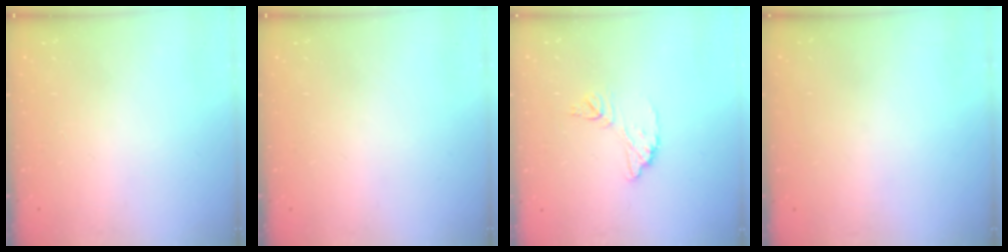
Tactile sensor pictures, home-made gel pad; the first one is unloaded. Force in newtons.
{"total": 0.0}
{"total": 8.8, "press": 8.7, "slide": 0.5}
{"total": 3.0, "press": 3.0, "slide": 0.1}